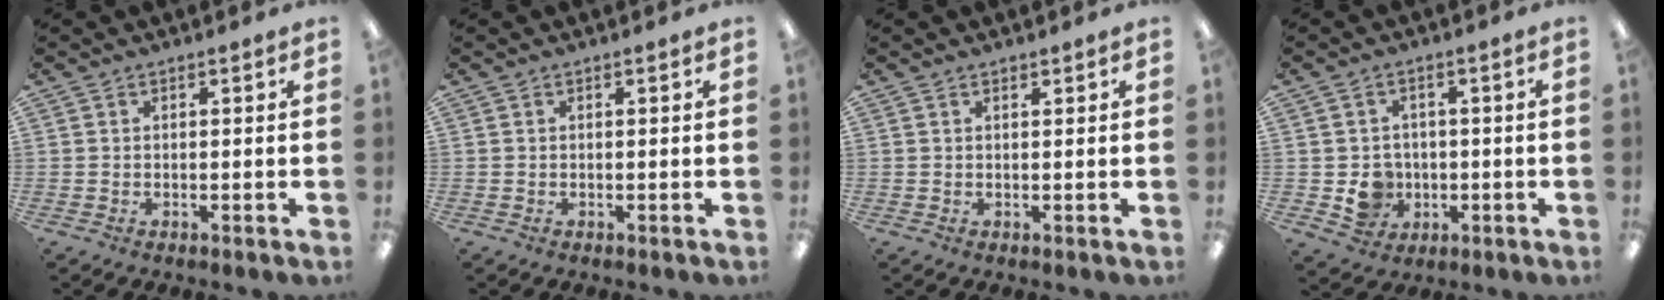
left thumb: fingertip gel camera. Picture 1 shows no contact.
{"total": 0.0}
{"total": 0.6, "force": [0.6, 0.2, 0.0], "torque": [-0.001, 0.000, 0.011]}
{"total": 6.4, "force": [-0.7, 6.0, 1.8], "torque": [-0.025, 0.005, -0.006]}